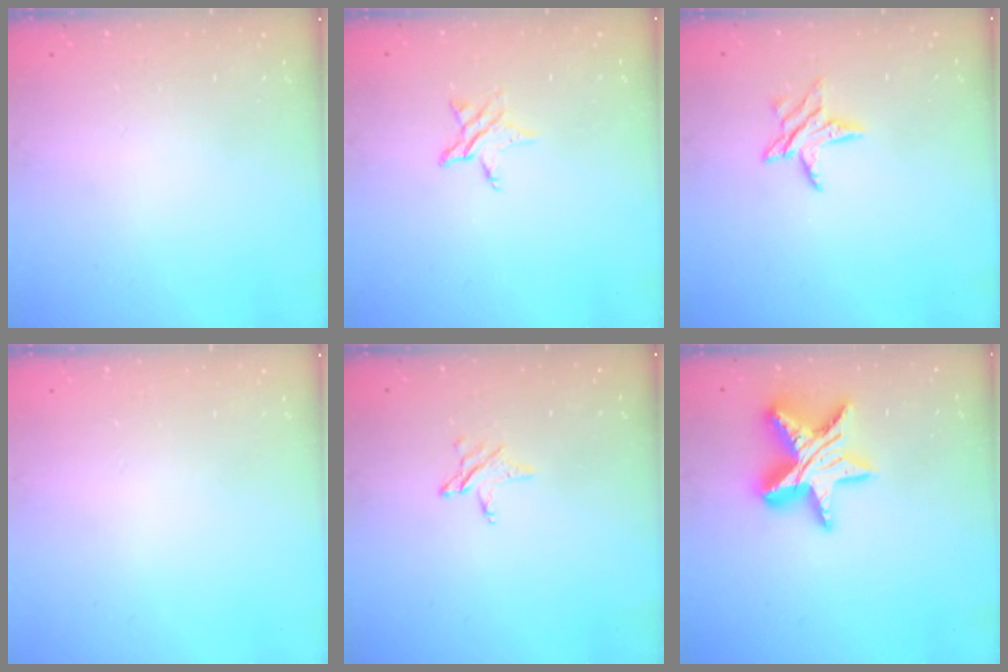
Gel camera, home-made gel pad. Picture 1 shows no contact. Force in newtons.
{"total": 3.9, "press": 3.9, "slide": 0.4}
{"total": 7.0, "press": 7.0, "slide": 0.4}
{"total": 0.0}
{"total": 3.2, "press": 3.2, "slide": 0.3}
{"total": 16.5, "press": 16.4, "slide": 1.2}